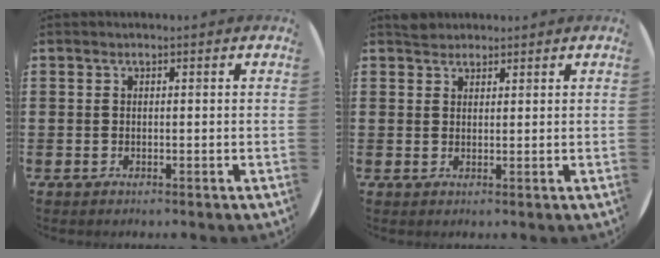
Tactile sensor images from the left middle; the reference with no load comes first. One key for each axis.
{"total": 1.7, "fx": 1.6, "fy": 0.6, "fz": -0.1, "tx": 0.006, "ty": 0.001, "tz": 0.031}